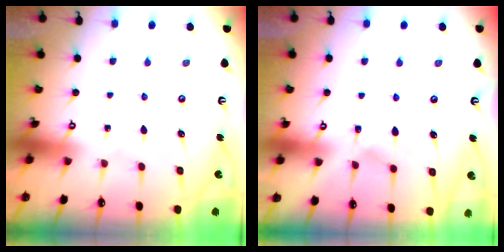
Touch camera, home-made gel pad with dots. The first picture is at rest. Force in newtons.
{"total": 5.4, "press": 5.4, "slide": 0.7}